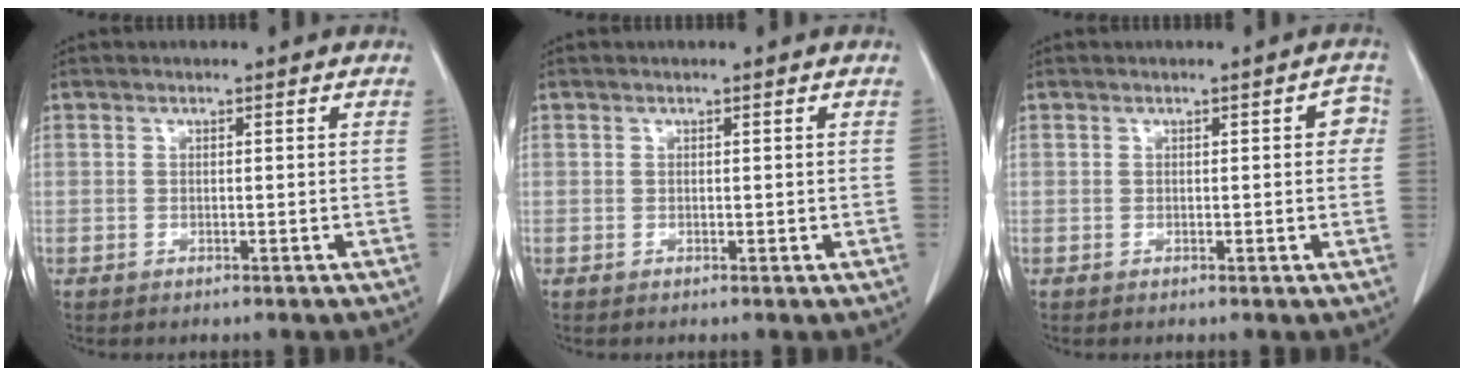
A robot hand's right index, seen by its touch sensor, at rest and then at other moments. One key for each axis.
{"total": 0.0}
{"total": 2.9, "fx": 0.6, "fy": 1.3, "fz": 2.5, "tx": -0.015, "ty": 0.011, "tz": 0.004}